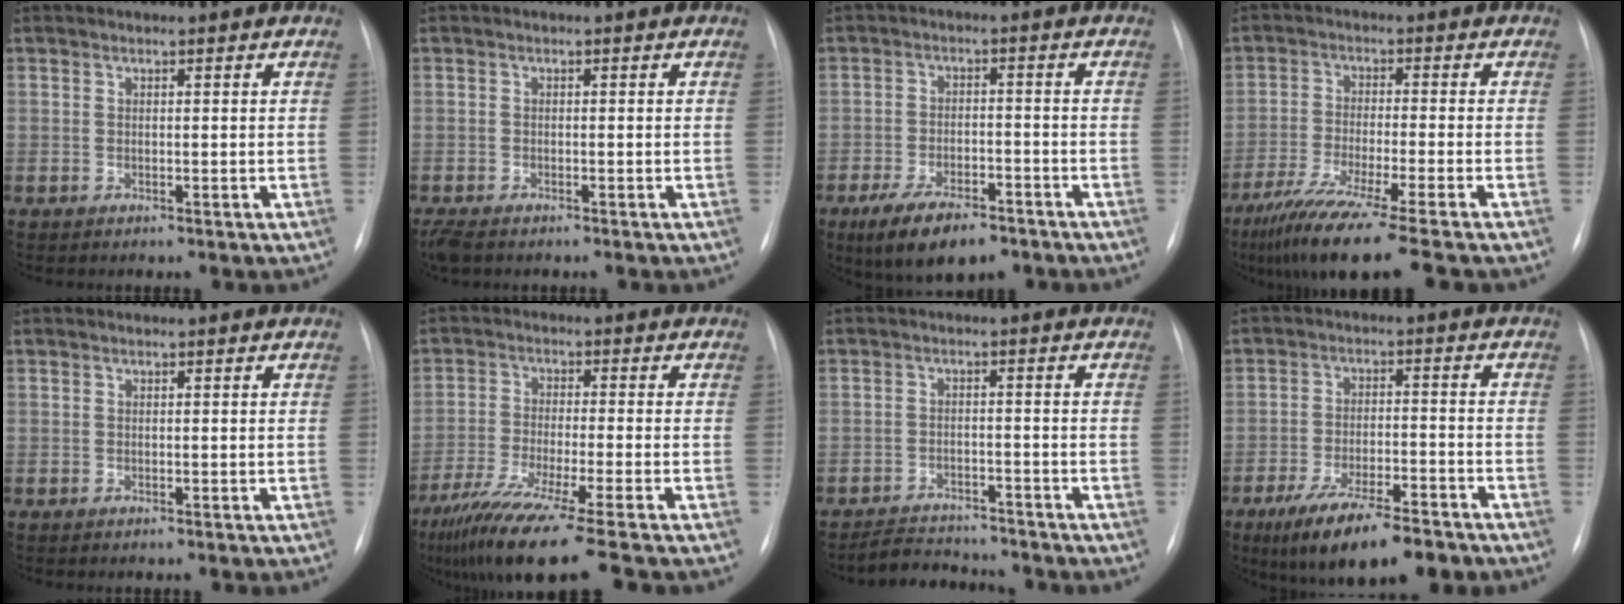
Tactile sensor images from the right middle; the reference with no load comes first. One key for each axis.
{"total": 3.8, "fx": -2.8, "fy": 1.6, "fz": 2.0, "tx": -0.043, "ty": -0.011, "tz": -0.047}
{"total": 9.5, "fx": -6.7, "fy": 3.7, "fz": 5.7, "tx": -0.101, "ty": -0.010, "tz": -0.109}
{"total": 13.8, "fx": -10.5, "fy": -0.9, "fz": 9.0, "tx": -0.160, "ty": -0.048, "tz": -0.171}
{"total": 0.0}
{"total": 14.9, "fx": -11.4, "fy": -1.1, "fz": 9.6, "tx": -0.176, "ty": -0.055, "tz": -0.189}
{"total": 5.7, "fx": -5.6, "fy": 1.2, "fz": 0.5, "tx": -0.012, "ty": -0.001, "tz": -0.088}
{"total": 13.6, "fx": -9.7, "fy": 3.6, "fz": 8.7, "tx": -0.143, "ty": -0.017, "tz": -0.158}